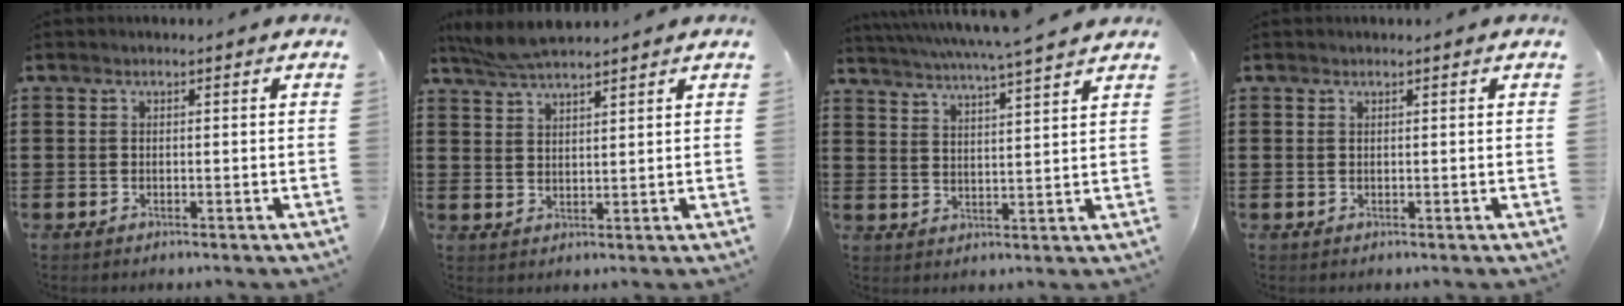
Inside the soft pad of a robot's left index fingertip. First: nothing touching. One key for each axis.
{"total": 4.9, "fx": 4.5, "fy": 0.5, "fz": 1.9, "tx": -0.050, "ty": -0.009, "tz": 0.084}
{"total": 4.9, "fx": 4.5, "fy": -0.9, "fz": 1.7, "tx": -0.052, "ty": -0.030, "tz": 0.074}
{"total": 0.0}